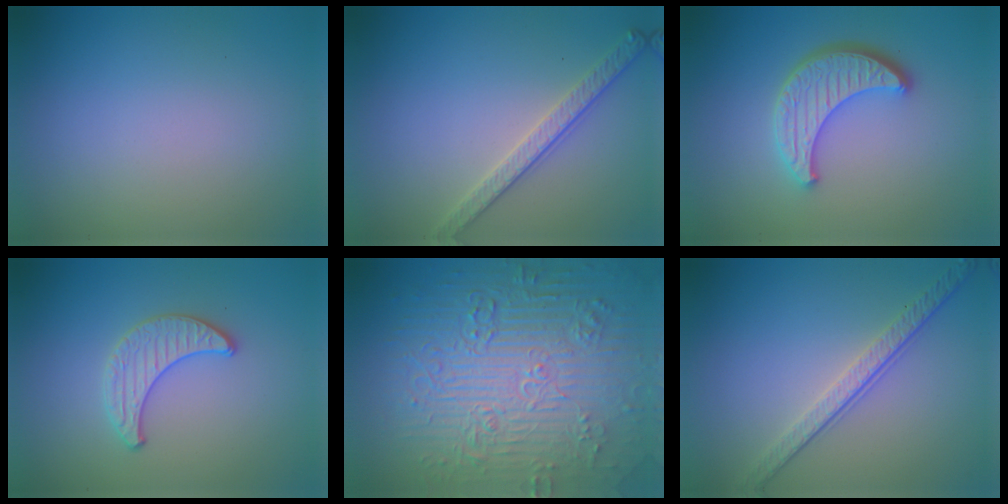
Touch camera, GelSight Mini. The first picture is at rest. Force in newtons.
{"total": 2.7, "press": 2.6, "slide": 0.9}
{"total": 4.5, "press": 3.8, "slide": 2.5}
{"total": 2.0, "press": 2.0, "slide": 0.1}
{"total": 11.7, "press": 7.7, "slide": 8.8}
{"total": 3.8, "press": 2.8, "slide": 2.5}